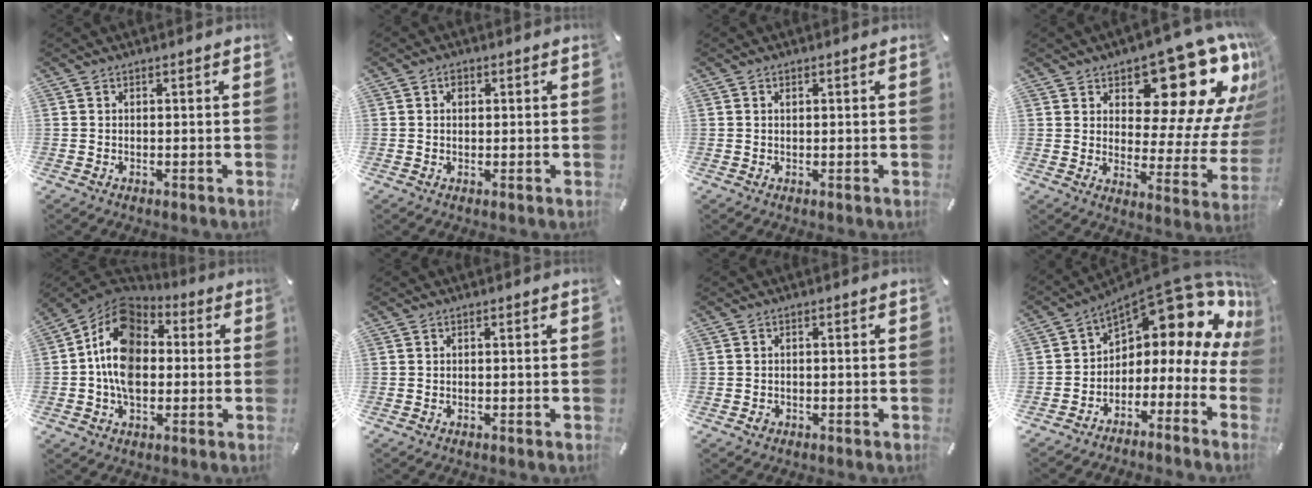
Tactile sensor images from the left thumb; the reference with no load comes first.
{"total": 1.5, "force": [0.3, 1.2, 0.8], "torque": [-0.010, 0.004, 0.003]}
{"total": 0.7, "force": [0.2, 0.5, 0.5], "torque": [-0.010, 0.001, 0.004]}
{"total": 19.3, "force": [11.7, 10.1, 11.6], "torque": [-0.131, -0.103, 0.190]}
{"total": 14.4, "force": [-0.5, 10.6, 9.9], "torque": [-0.188, 0.009, -0.016]}
{"total": 0.0}
{"total": 1.2, "force": [-0.4, 1.0, 0.5], "torque": [-0.009, 0.003, -0.009]}
{"total": 12.4, "force": [8.9, 5.2, 6.8], "torque": [-0.087, -0.083, 0.137]}